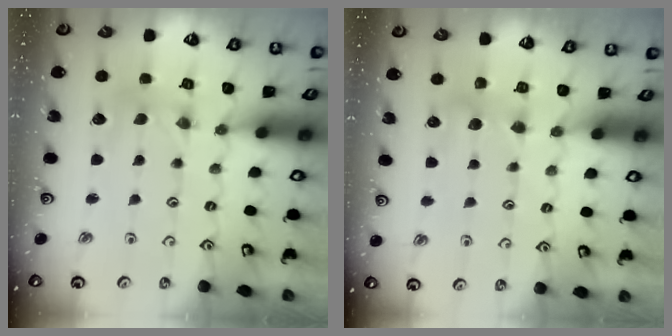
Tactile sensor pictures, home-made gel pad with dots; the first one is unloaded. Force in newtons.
{"total": 5.0, "press": 4.9, "slide": 0.6}